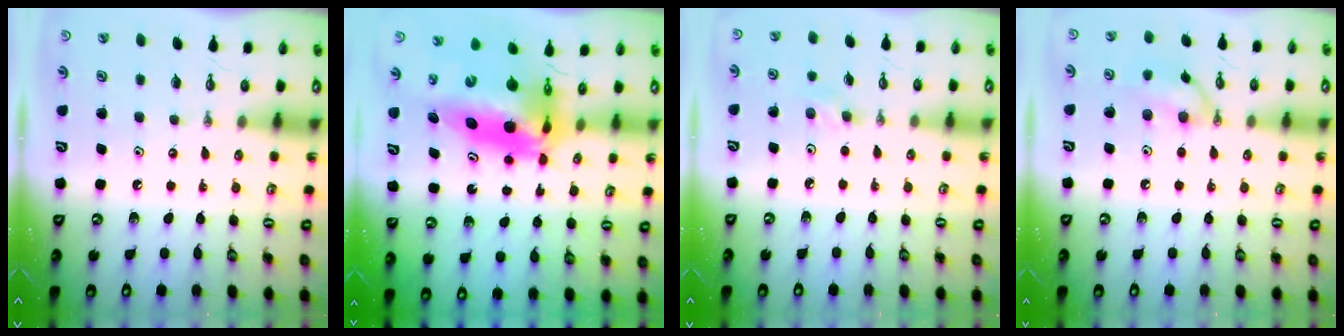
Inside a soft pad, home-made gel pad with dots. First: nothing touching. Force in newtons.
{"total": 14.3, "press": 14.0, "slide": 2.8}
{"total": 2.2, "press": 2.1, "slide": 0.7}
{"total": 10.3, "press": 10.2, "slide": 1.5}